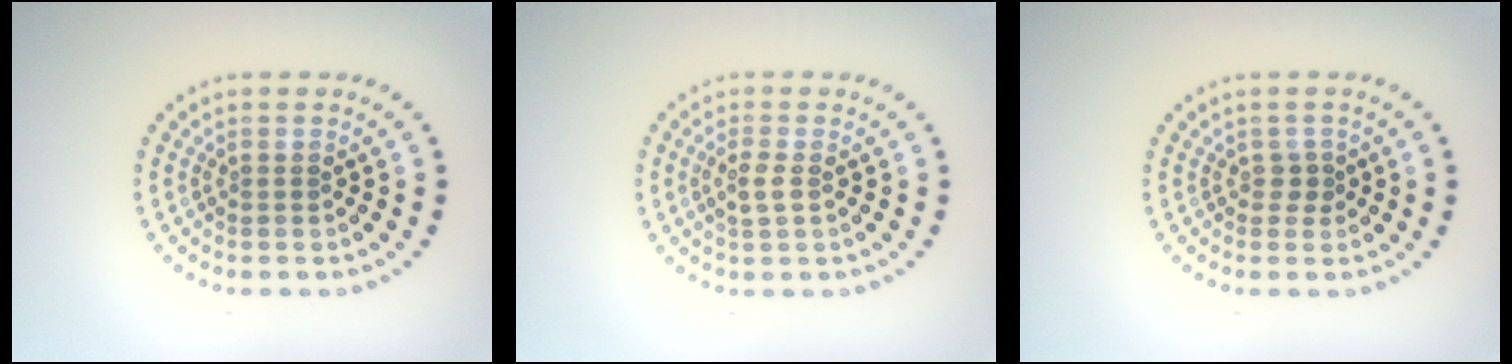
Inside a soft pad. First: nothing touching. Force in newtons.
{"total": 1.5, "press": 1.4, "slide": 0.5}
{"total": 1.2, "press": 0.8, "slide": 0.8}